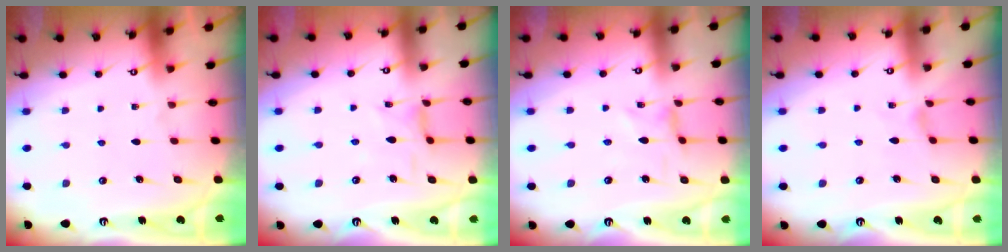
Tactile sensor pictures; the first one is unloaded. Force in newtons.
{"total": 1.7, "press": 1.7, "slide": 0.4}
{"total": 0.0}
{"total": 0.8, "press": 0.8, "slide": 0.2}